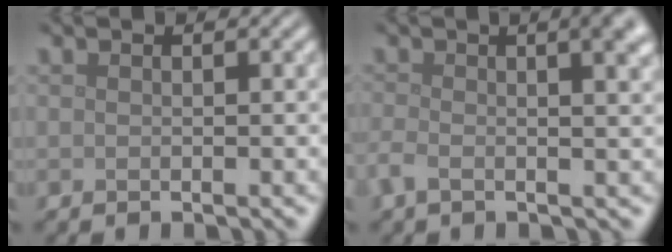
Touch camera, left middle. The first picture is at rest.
{"total": 6.5, "force": [0.5, 3.0, 5.8], "torque": [-0.076, 0.010, -0.003]}